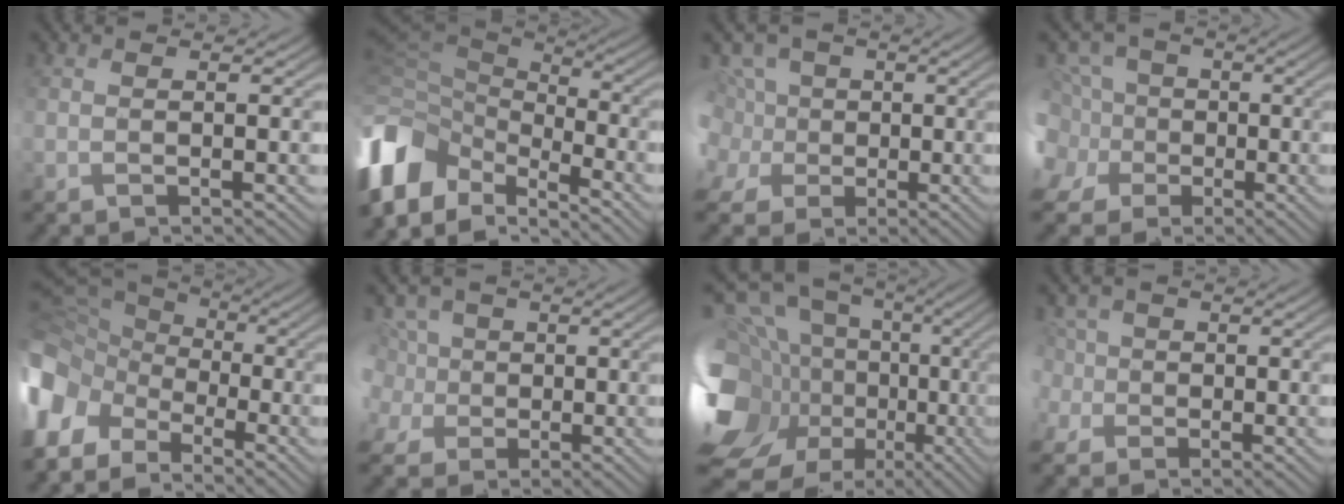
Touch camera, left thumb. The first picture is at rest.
{"total": 14.0, "force": [-6.5, 8.8, 8.7], "torque": [-0.259, -0.018, -0.116]}
{"total": 8.3, "force": [0.2, 7.3, 3.9], "torque": [-0.124, 0.014, -0.024]}
{"total": 9.5, "force": [-1.8, 8.6, 3.5], "torque": [-0.110, 0.006, -0.064]}
{"total": 12.8, "force": [-6.0, 9.1, 6.8], "torque": [-0.220, -0.035, -0.101]}
{"total": 6.3, "force": [0.7, 5.5, 3.1], "torque": [-0.100, 0.013, -0.003]}
{"total": 21.2, "force": [-4.5, 16.8, 12.1], "torque": [-0.305, 0.008, -0.082]}
{"total": 4.5, "force": [0.8, 4.0, 2.1], "torque": [-0.076, 0.005, 0.007]}